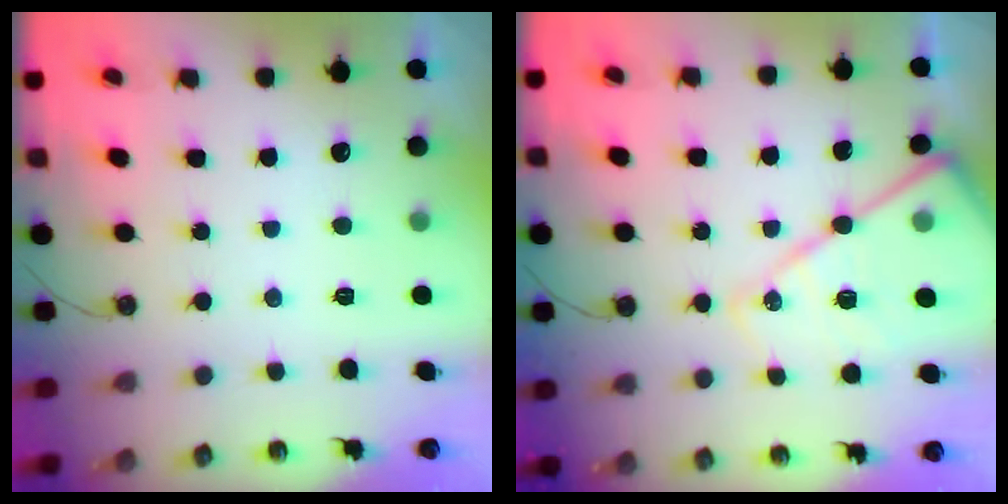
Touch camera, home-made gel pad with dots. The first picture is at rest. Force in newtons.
{"total": 18.3, "press": 18.2, "slide": 1.8}